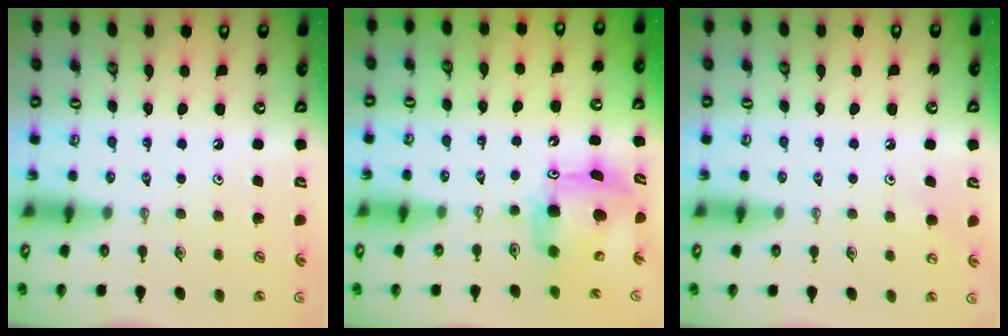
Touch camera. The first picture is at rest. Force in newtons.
{"total": 10.0, "press": 10.0, "slide": 0.5}
{"total": 4.3, "press": 4.3, "slide": 0.3}